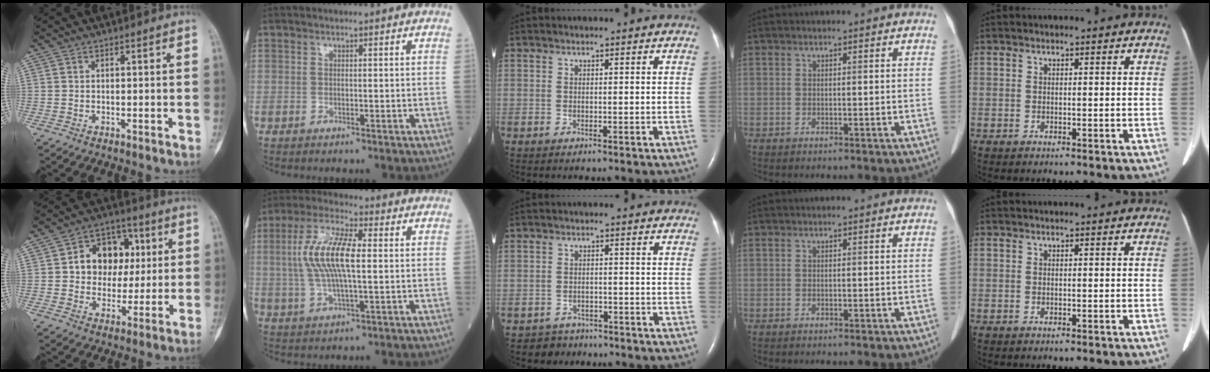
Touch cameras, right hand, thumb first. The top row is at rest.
{"thumb": {"total": 12.9, "force": [2.4, 10.2, 7.6], "torque": [-0.057, 0.013, 0.038]}, "index": {"total": 11.2, "force": [1.1, 2.8, 10.8], "torque": [-0.230, 0.011, 0.020]}, "middle": {"total": 3.1, "force": [-2.3, 1.9, -0.7], "torque": [0.008, 0.008, -0.038]}}